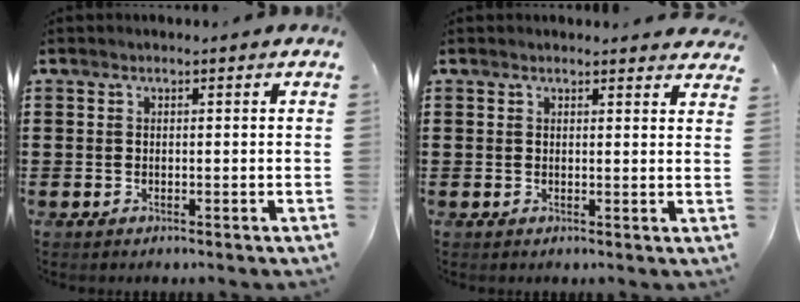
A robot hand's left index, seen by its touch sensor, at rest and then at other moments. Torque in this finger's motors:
{"motor_torque": [-0.12, -1.41, 0.36, 0.03]}